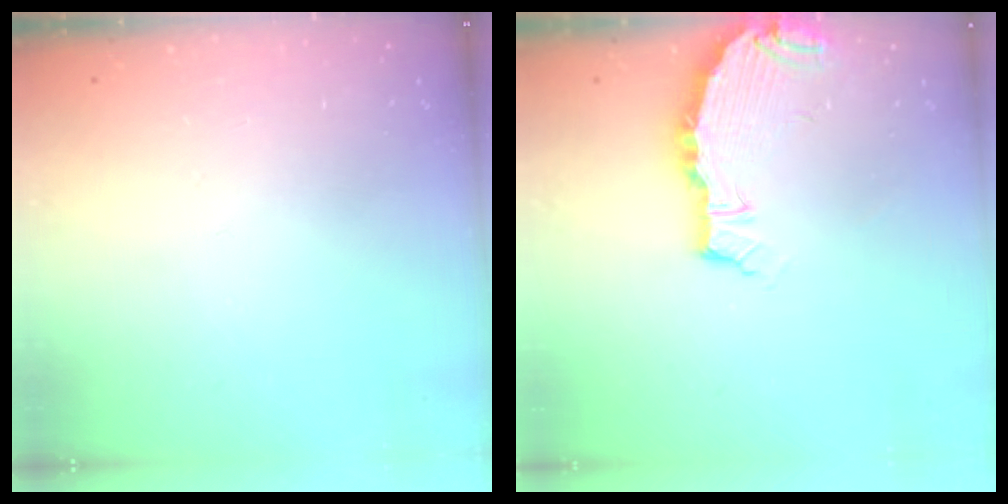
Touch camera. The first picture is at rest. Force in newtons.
{"total": 4.5, "press": 4.4, "slide": 0.4}